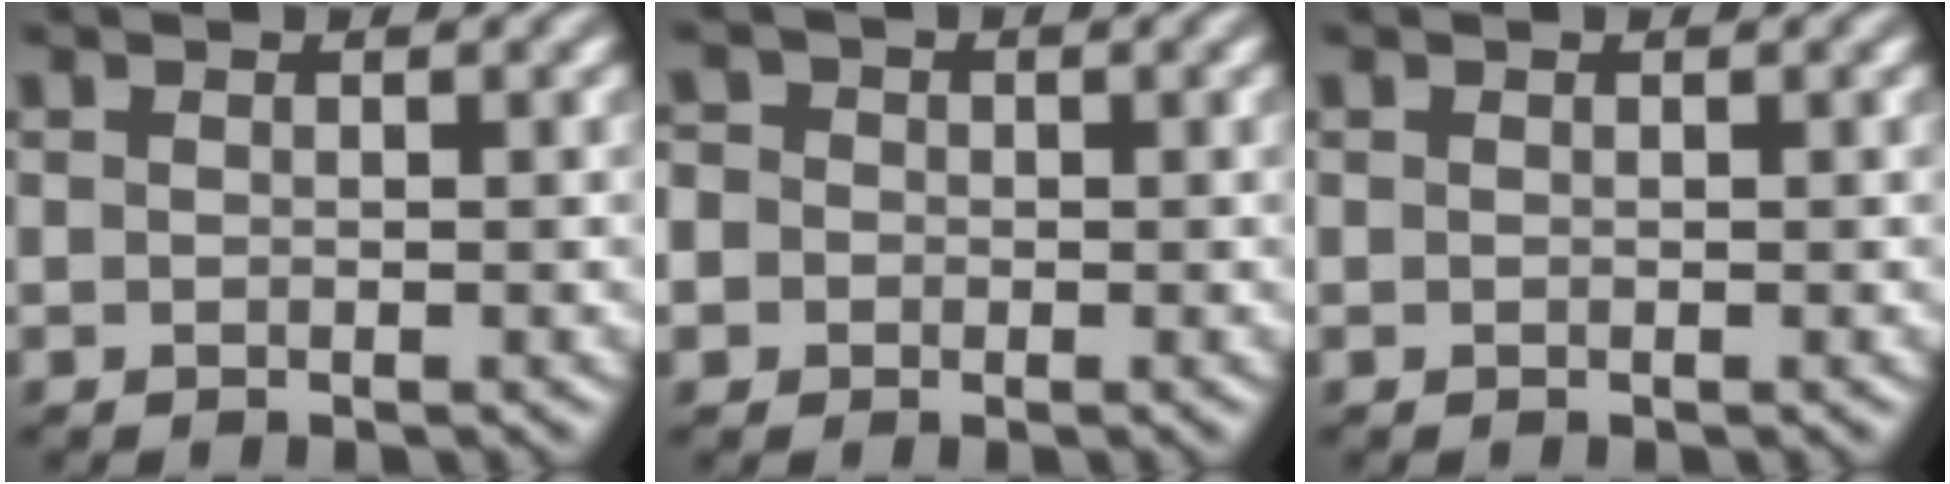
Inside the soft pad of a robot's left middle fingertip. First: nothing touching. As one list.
[{"total": 3.3, "force": [0.1, 3.2, 0.9], "torque": [-0.009, 0.022, -0.033]}, {"total": 0.0}]